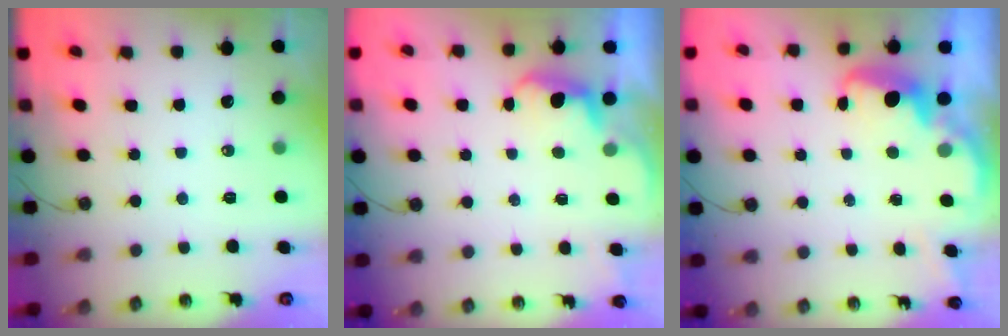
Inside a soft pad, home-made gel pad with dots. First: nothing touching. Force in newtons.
{"total": 2.3, "press": 2.1, "slide": 0.9}
{"total": 2.7, "press": 2.6, "slide": 0.5}